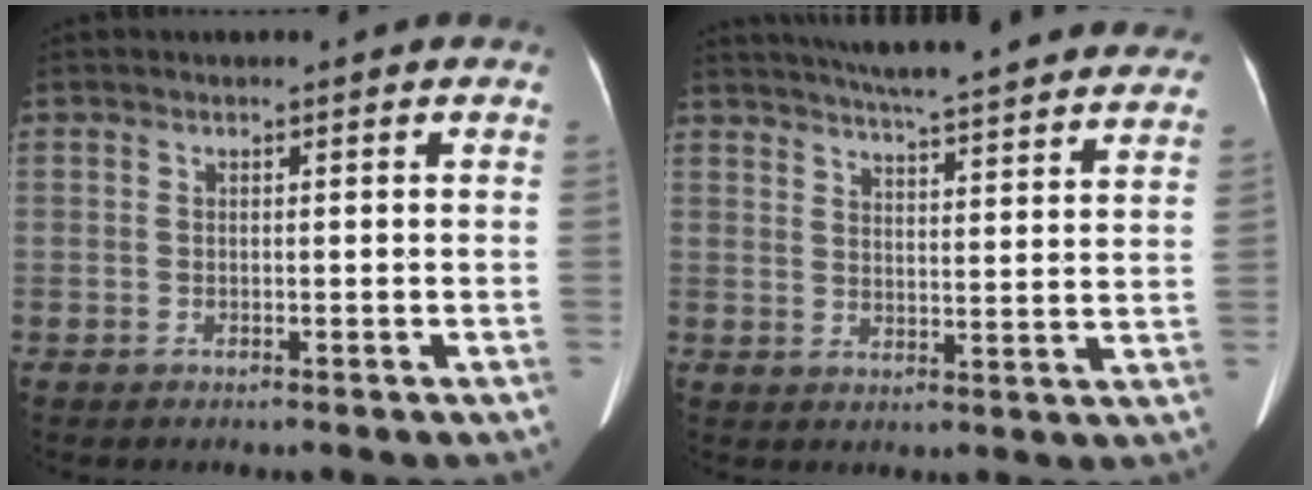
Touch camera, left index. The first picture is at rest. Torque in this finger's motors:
{"motor_torque": [0.98, -1.16, 0.44, 0.09]}